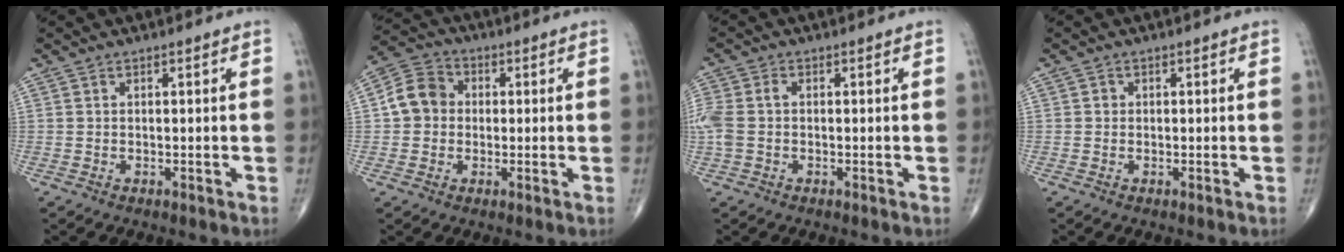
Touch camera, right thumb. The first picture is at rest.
{"total": 7.6, "force": [0.3, 6.6, 3.8], "torque": [-0.056, 0.020, -0.008]}
{"total": 5.5, "force": [-0.2, 3.7, 4.1], "torque": [-0.122, 0.016, -0.005]}
{"total": 0.7, "force": [0.0, 0.7, 0.2], "torque": [0.002, 0.002, 0.000]}